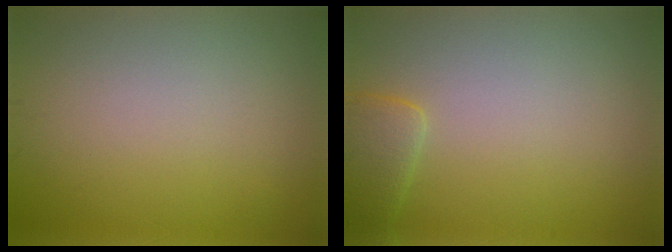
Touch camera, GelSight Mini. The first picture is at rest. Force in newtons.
{"total": 2.3, "press": 2.3, "slide": 0.2}